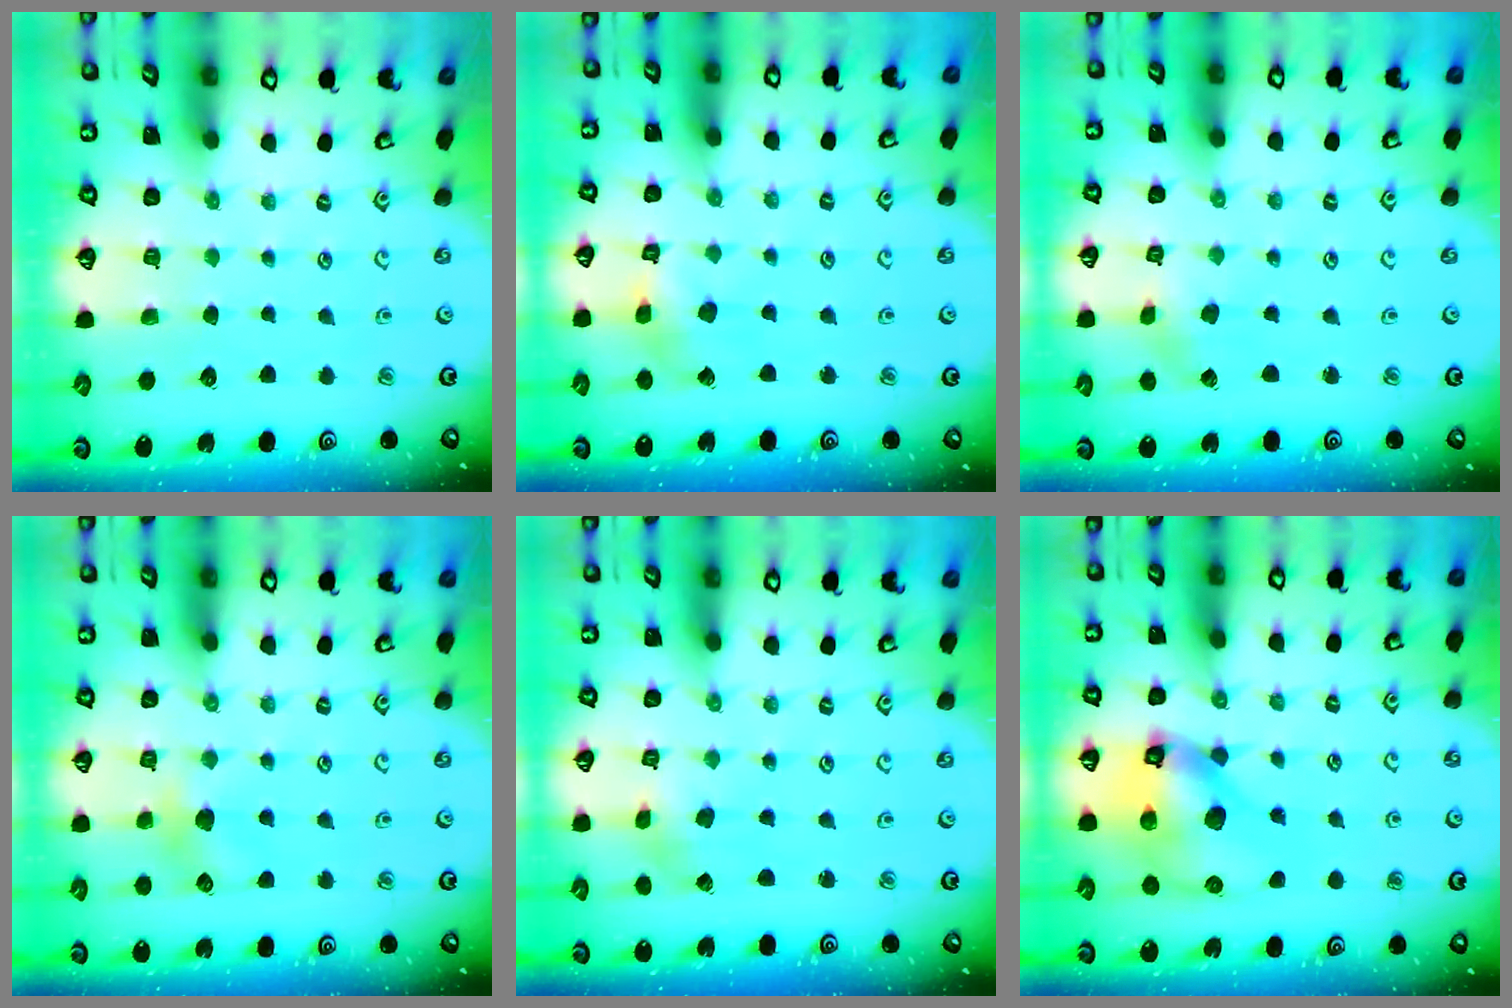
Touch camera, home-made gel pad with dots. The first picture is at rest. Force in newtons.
{"total": 5.7, "press": 5.7, "slide": 0.6}
{"total": 0.9, "press": 0.9, "slide": 0.2}
{"total": 5.9, "press": 5.8, "slide": 1.3}
{"total": 2.6, "press": 2.5, "slide": 0.5}
{"total": 15.8, "press": 15.6, "slide": 2.2}